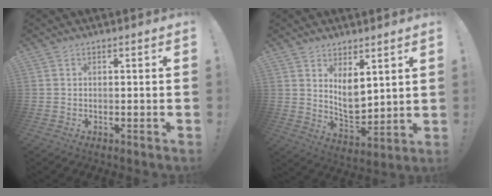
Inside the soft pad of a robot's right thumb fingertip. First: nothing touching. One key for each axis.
{"total": 8.3, "fx": 4.4, "fy": 5.1, "fz": 4.9, "tx": -0.069, "ty": -0.045, "tz": 0.087}